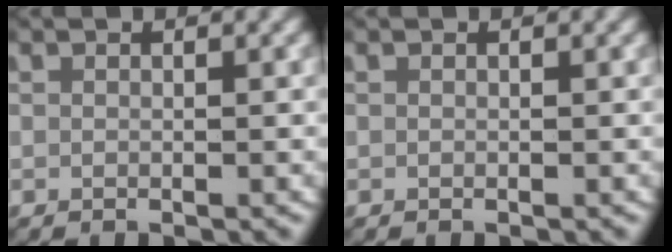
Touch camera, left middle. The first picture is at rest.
{"total": 0.0}